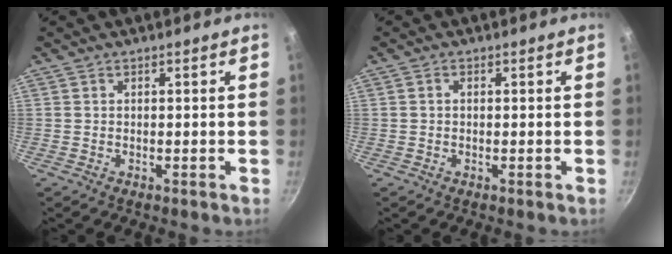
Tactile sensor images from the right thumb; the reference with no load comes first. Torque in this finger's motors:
{"motor_torque": [0.00, -0.31, -0.22, 0.22, -0.04]}